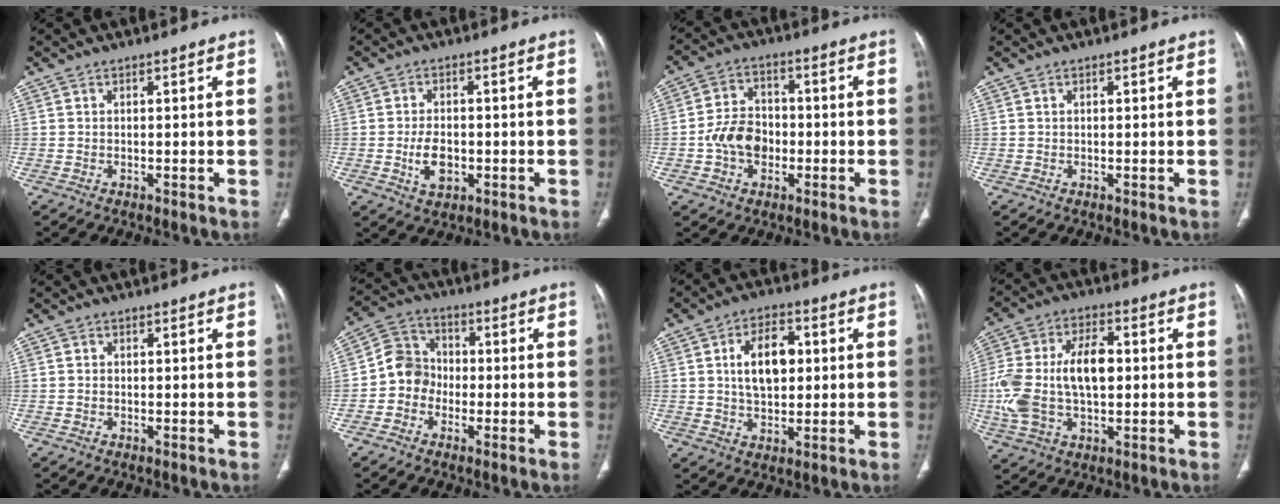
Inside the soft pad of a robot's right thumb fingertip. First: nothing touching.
{"total": 5.5, "force": [-1.2, 3.4, 4.1], "torque": [-0.068, 0.003, -0.016]}
{"total": 8.9, "force": [-1.9, 6.8, 5.3], "torque": [-0.075, 0.025, -0.040]}
{"total": 0.0}
{"total": 0.8, "force": [-0.1, 0.8, 0.2], "torque": [0.000, 0.003, -0.001]}
{"total": 7.7, "force": [-1.8, 7.0, 2.7], "torque": [-0.025, 0.031, -0.047]}
{"total": 10.3, "force": [1.6, 6.4, 7.9], "torque": [-0.113, 0.008, 0.029]}
{"total": 17.0, "force": [0.1, 9.9, 13.9], "torque": [-0.283, 0.022, 0.005]}